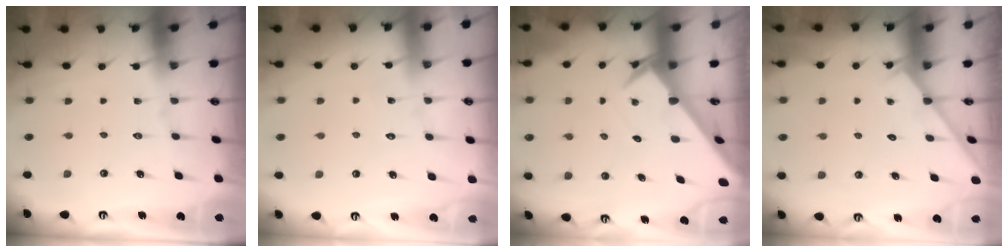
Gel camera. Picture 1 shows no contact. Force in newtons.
{"total": 4.6, "press": 4.6, "slide": 0.5}
{"total": 2.9, "press": 2.9, "slide": 0.2}
{"total": 2.0, "press": 2.0, "slide": 0.2}